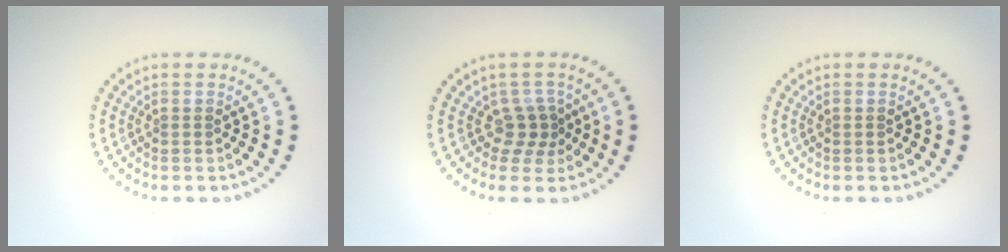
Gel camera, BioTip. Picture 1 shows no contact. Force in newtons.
{"total": 2.0, "press": 1.4, "slide": 1.4}
{"total": 0.0}